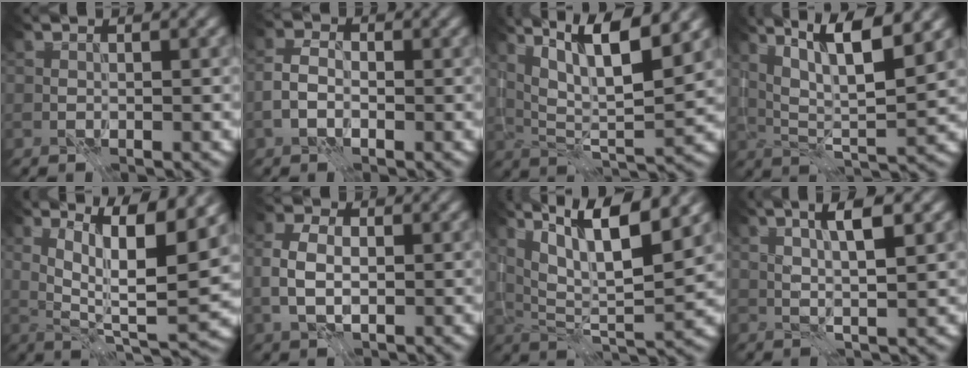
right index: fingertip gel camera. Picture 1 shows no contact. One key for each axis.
{"total": 2.4, "fx": -0.9, "fy": 1.5, "fz": 1.6, "tx": -0.031, "ty": 0.005, "tz": -0.026}
{"total": 9.9, "fx": 5.6, "fy": 2.4, "fz": 7.8, "tx": -0.138, "ty": 0.009, "tz": 0.088}
{"total": 8.8, "fx": 4.8, "fy": 1.9, "fz": 7.1, "tx": -0.126, "ty": 0.005, "tz": 0.078}
{"total": 10.5, "fx": 4.4, "fy": 2.2, "fz": 9.3, "tx": -0.149, "ty": 0.000, "tz": 0.083}
{"total": 3.7, "fx": -0.1, "fy": 2.4, "fz": 2.8, "tx": -0.063, "ty": 0.003, "tz": -0.004}
{"total": 11.2, "fx": 6.3, "fy": 2.9, "fz": 8.7, "tx": -0.151, "ty": 0.013, "tz": 0.092}
{"total": 4.4, "fx": 1.7, "fy": 0.8, "fz": 4.0, "tx": -0.071, "ty": 0.005, "tz": 0.030}